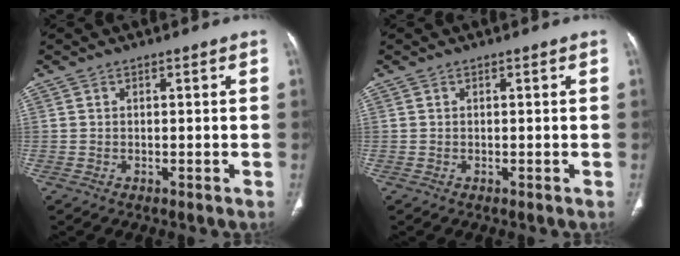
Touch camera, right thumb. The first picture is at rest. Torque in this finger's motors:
{"motor_torque": [0.00, 0.00, 0.17, 0.16, 0.00]}